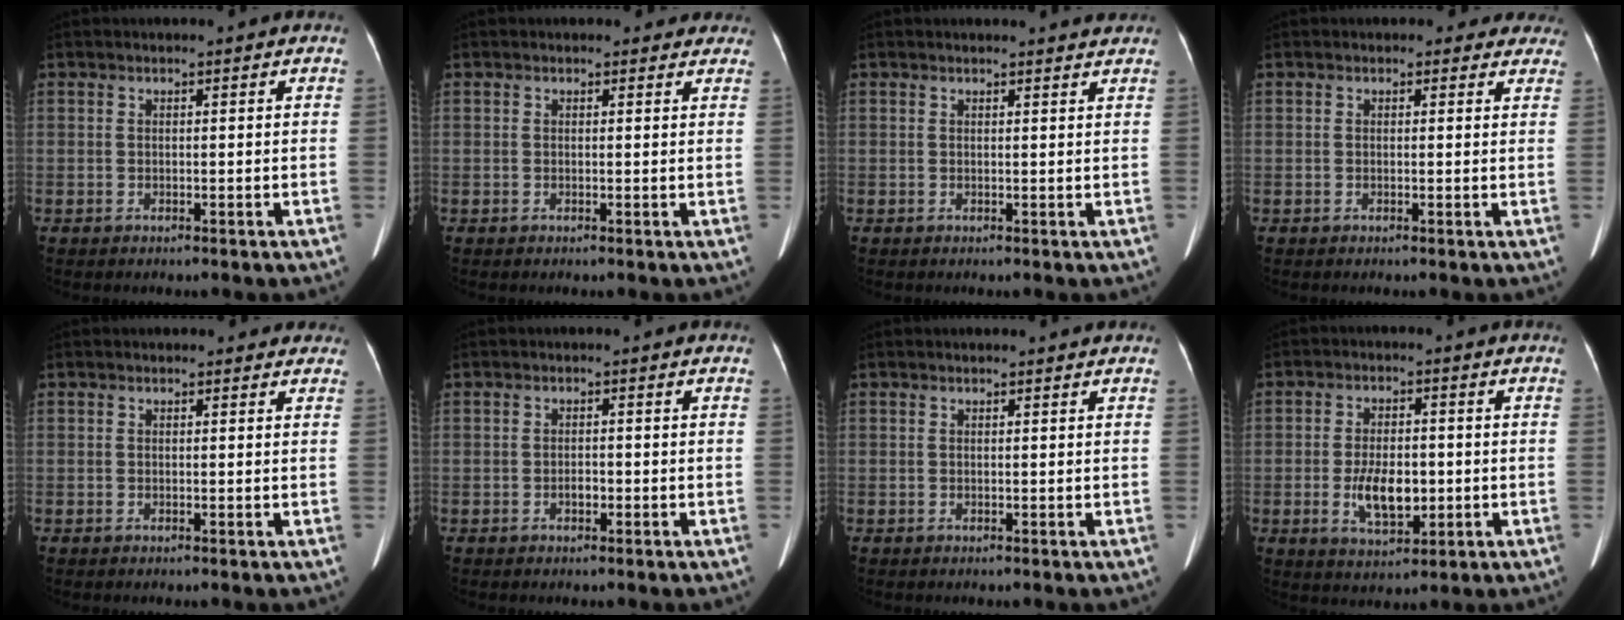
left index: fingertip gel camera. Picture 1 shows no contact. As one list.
[{"total": 2.9, "force": [2.5, 1.4, 0.3], "torque": [0.008, 0.000, 0.012]}, {"total": 2.7, "force": [2.7, 0.1, 0.3], "torque": [-0.008, 0.001, 0.024]}, {"total": 3.9, "force": [3.2, 2.1, 0.2], "torque": [0.018, -0.004, 0.016]}, {"total": 2.0, "force": [1.7, 1.0, 0.3], "torque": [0.001, 0.001, 0.004]}, {"total": 1.3, "force": [-0.6, 0.7, 0.9], "torque": [-0.014, 0.003, -0.009]}, {"total": 0.6, "force": [0.6, 0.0, 0.1], "torque": [-0.006, -0.002, 0.006]}, {"total": 7.2, "force": [-1.4, 3.5, 6.2], "torque": [-0.120, -0.002, -0.015]}]